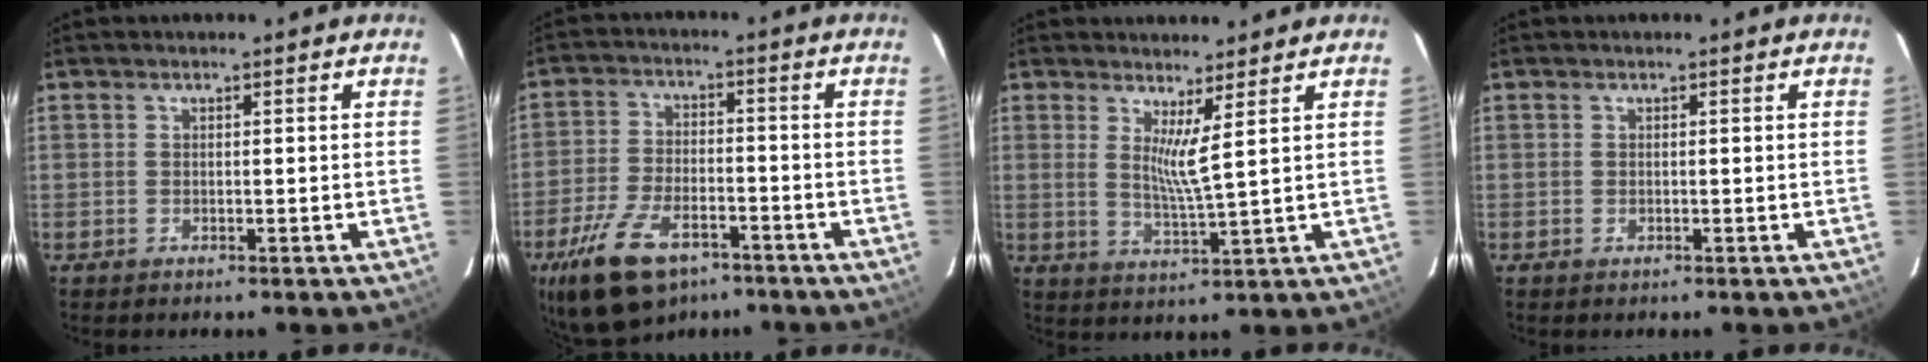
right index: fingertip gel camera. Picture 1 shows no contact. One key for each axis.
{"total": 15.3, "fx": -9.6, "fy": 7.6, "fz": 9.2, "tx": -0.206, "ty": -0.022, "tz": -0.170}
{"total": 4.8, "fx": 2.6, "fy": -0.9, "fz": 3.9, "tx": -0.070, "ty": -0.018, "tz": 0.042}
{"total": 0.0}